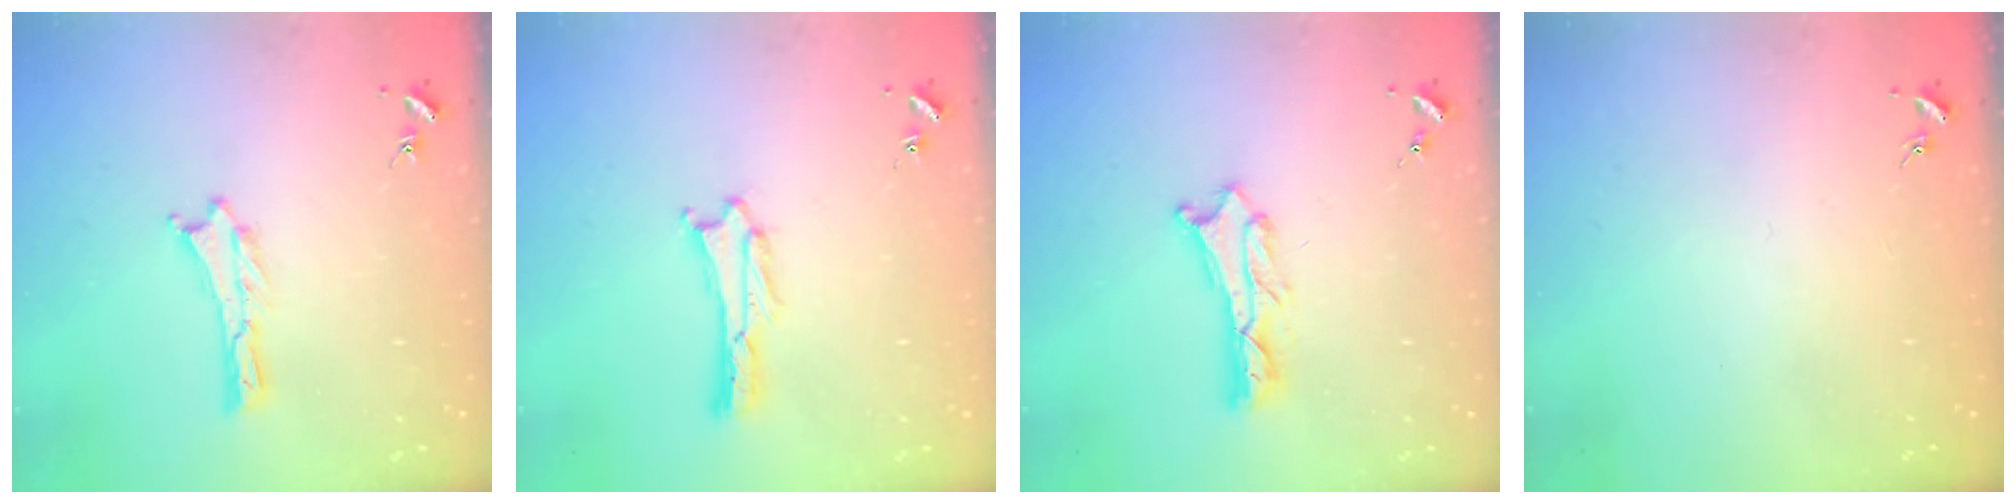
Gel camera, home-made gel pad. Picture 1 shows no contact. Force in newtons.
{"total": 0.0}
{"total": 2.0, "press": 2.0, "slide": 0.2}
{"total": 0.0}